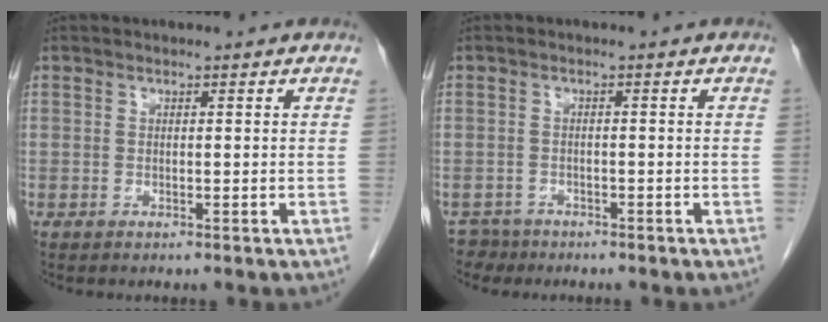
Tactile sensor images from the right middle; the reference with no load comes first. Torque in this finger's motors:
{"motor_torque": [-0.59, -0.01, -0.20, -0.04]}